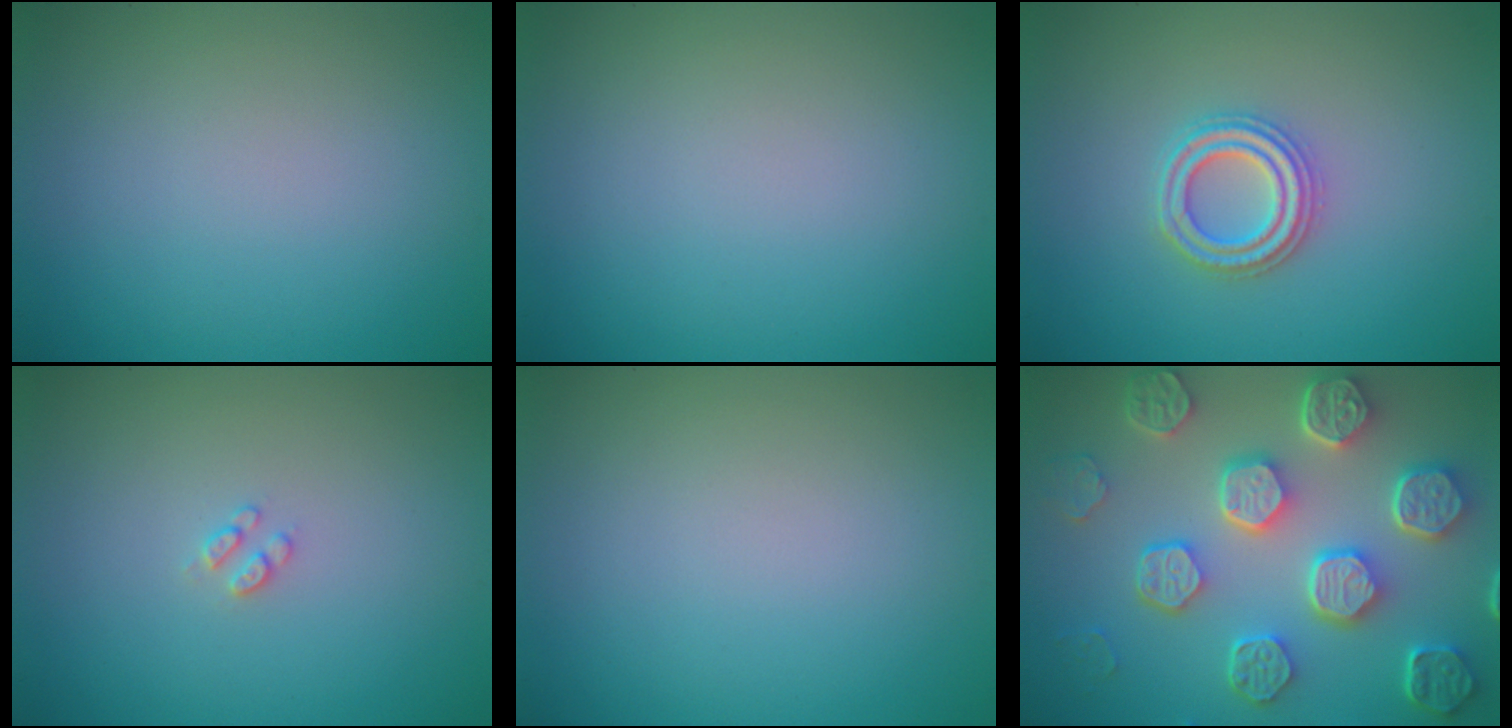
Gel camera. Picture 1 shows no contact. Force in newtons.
{"total": 0.0}
{"total": 2.7, "press": 2.7, "slide": 0.5}
{"total": 1.0, "press": 0.9, "slide": 0.2}
{"total": 0.0}
{"total": 8.8, "press": 6.6, "slide": 5.9}